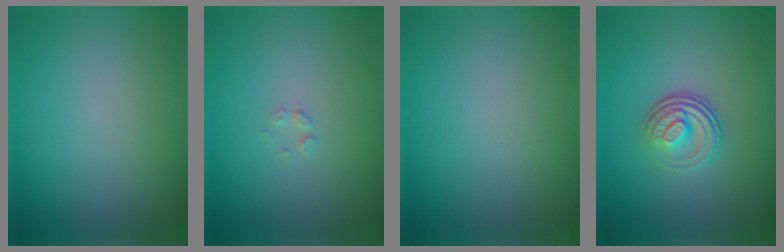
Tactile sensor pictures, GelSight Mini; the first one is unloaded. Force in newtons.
{"total": 0.8, "press": 0.8, "slide": 0.0}
{"total": 0.0}
{"total": 3.5, "press": 2.5, "slide": 2.5}